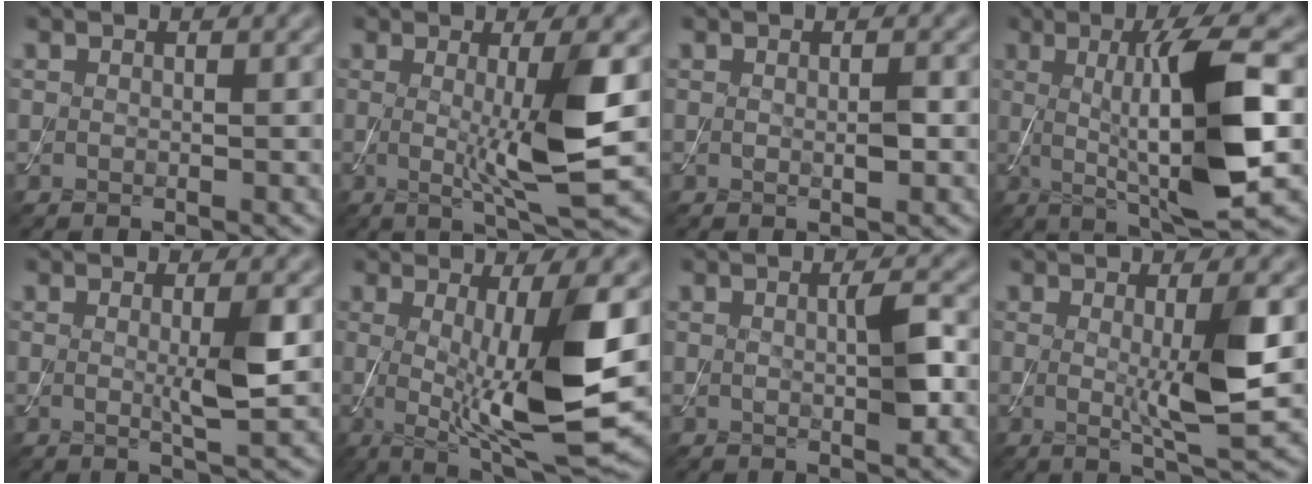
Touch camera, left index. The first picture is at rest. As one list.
[{"total": 7.0, "force": [0.0, 1.0, 7.0], "torque": [-0.114, -0.013, 0.005]}, {"total": 1.0, "force": [0.0, 0.3, 1.0], "torque": [-0.020, -0.002, 0.000]}, {"total": 10.7, "force": [0.1, 2.2, 10.4], "torque": [-0.159, -0.003, 0.008]}, {"total": 2.9, "force": [0.0, 0.3, 2.9], "torque": [-0.052, -0.007, 0.000]}, {"total": 11.3, "force": [-0.3, 2.5, 11.0], "torque": [-0.178, -0.018, 0.005]}, {"total": 2.7, "force": [0.1, 0.4, 2.7], "torque": [-0.044, -0.001, 0.000]}, {"total": 5.4, "force": [0.1, 0.8, 5.3], "torque": [-0.089, -0.010, 0.004]}]